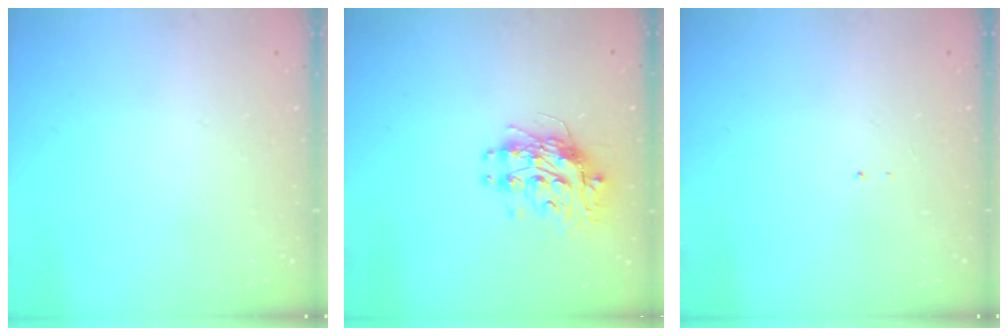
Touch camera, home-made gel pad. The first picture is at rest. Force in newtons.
{"total": 10.0, "press": 10.0, "slide": 0.4}
{"total": 0.6, "press": 0.6, "slide": 0.1}